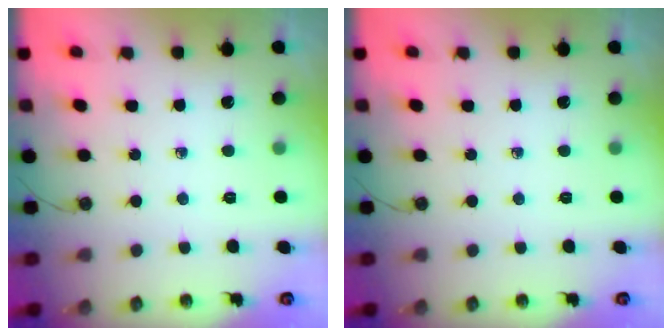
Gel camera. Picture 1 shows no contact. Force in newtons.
{"total": 0.0}